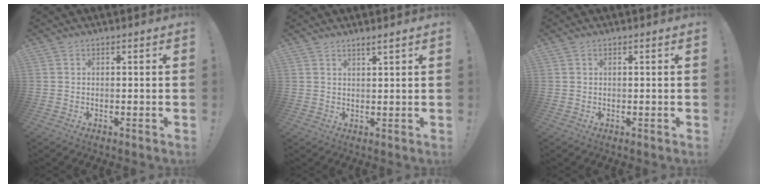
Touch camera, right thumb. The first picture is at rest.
{"total": 2.4, "force": [2.0, 0.0, 1.3], "torque": [-0.020, -0.014, 0.034]}
{"total": 0.6, "force": [0.3, 0.2, 0.4], "torque": [-0.016, 0.005, 0.008]}